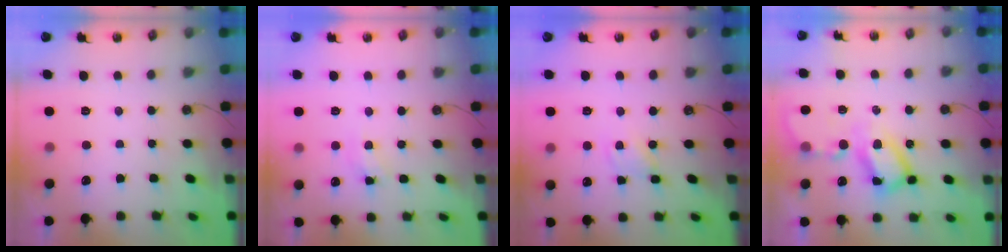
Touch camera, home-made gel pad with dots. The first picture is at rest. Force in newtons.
{"total": 5.8, "press": 5.8, "slide": 0.4}
{"total": 1.2, "press": 1.1, "slide": 0.2}
{"total": 13.6, "press": 13.6, "slide": 1.2}